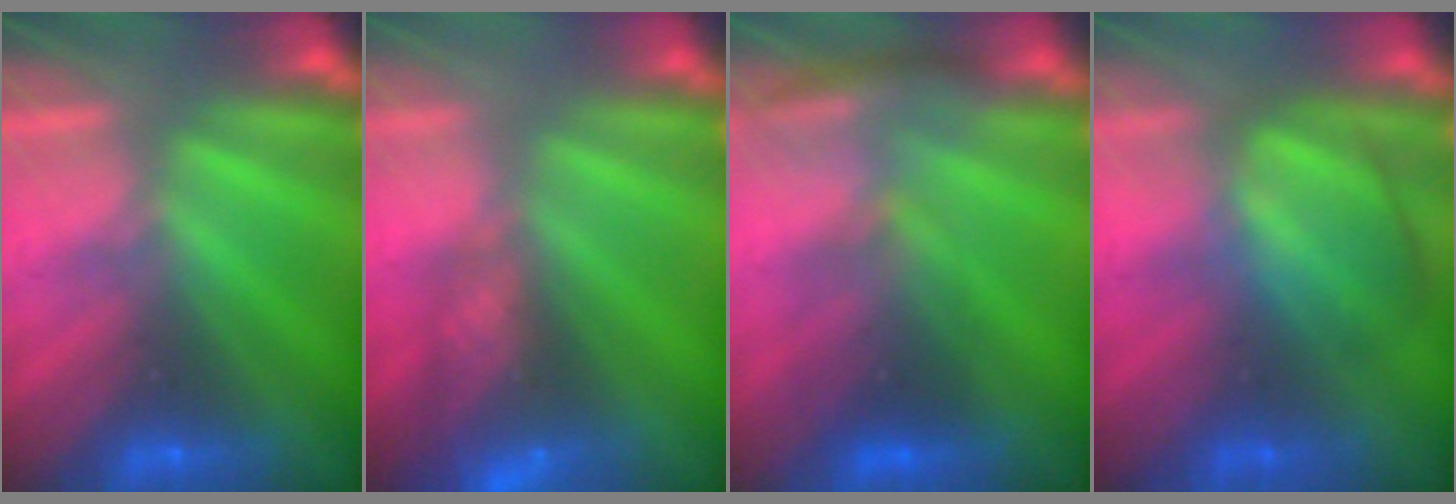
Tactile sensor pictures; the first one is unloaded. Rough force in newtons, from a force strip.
{"total": 8.5}
{"total": 2.7}
{"total": 2.9}